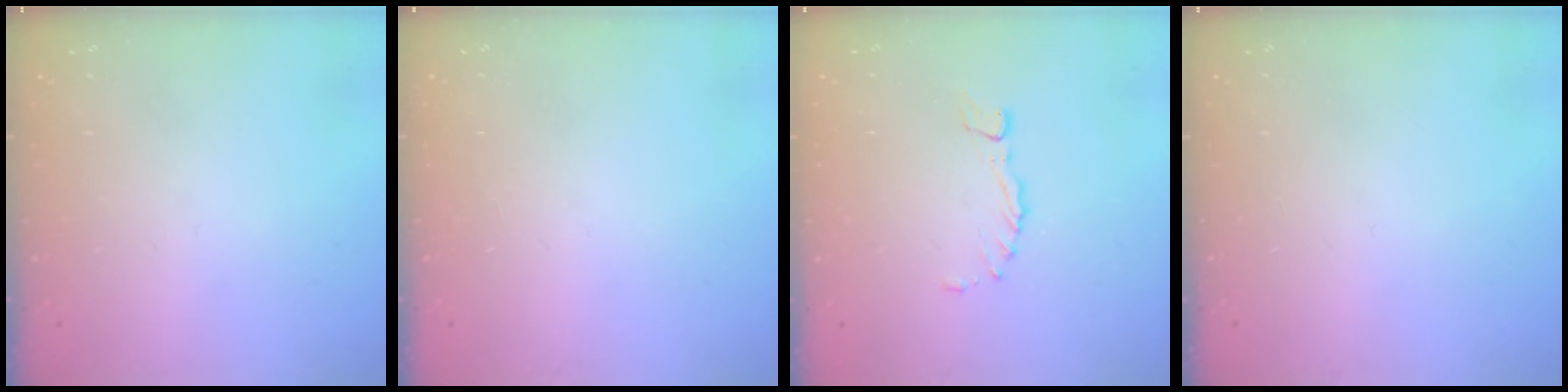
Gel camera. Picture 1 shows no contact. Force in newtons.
{"total": 0.0}
{"total": 1.0, "press": 1.0, "slide": 0.3}
{"total": 0.0}